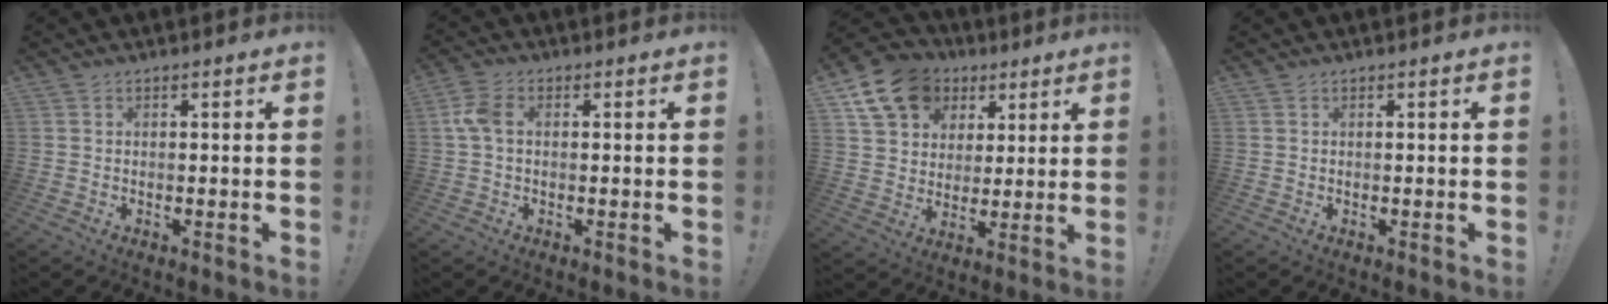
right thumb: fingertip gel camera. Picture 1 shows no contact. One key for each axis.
{"total": 5.7, "fx": 0.6, "fy": 3.5, "fz": 4.4, "tx": -0.101, "ty": 0.012, "tz": 0.013}
{"total": 14.5, "fx": 7.4, "fy": 10.9, "fz": 6.0, "tx": -0.096, "ty": -0.034, "tz": 0.144}
{"total": 0.0}